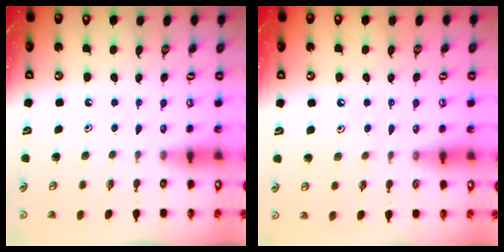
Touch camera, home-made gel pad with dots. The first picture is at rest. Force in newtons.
{"total": 3.9, "press": 3.9, "slide": 0.5}